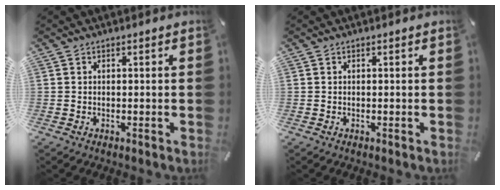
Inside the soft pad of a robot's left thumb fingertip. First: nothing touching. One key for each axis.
{"total": 0.0}